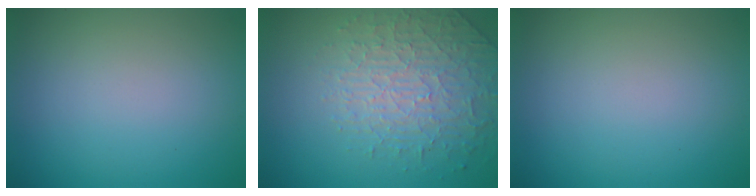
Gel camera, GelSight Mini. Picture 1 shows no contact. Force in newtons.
{"total": 3.7, "press": 3.5, "slide": 1.1}
{"total": 0.0}